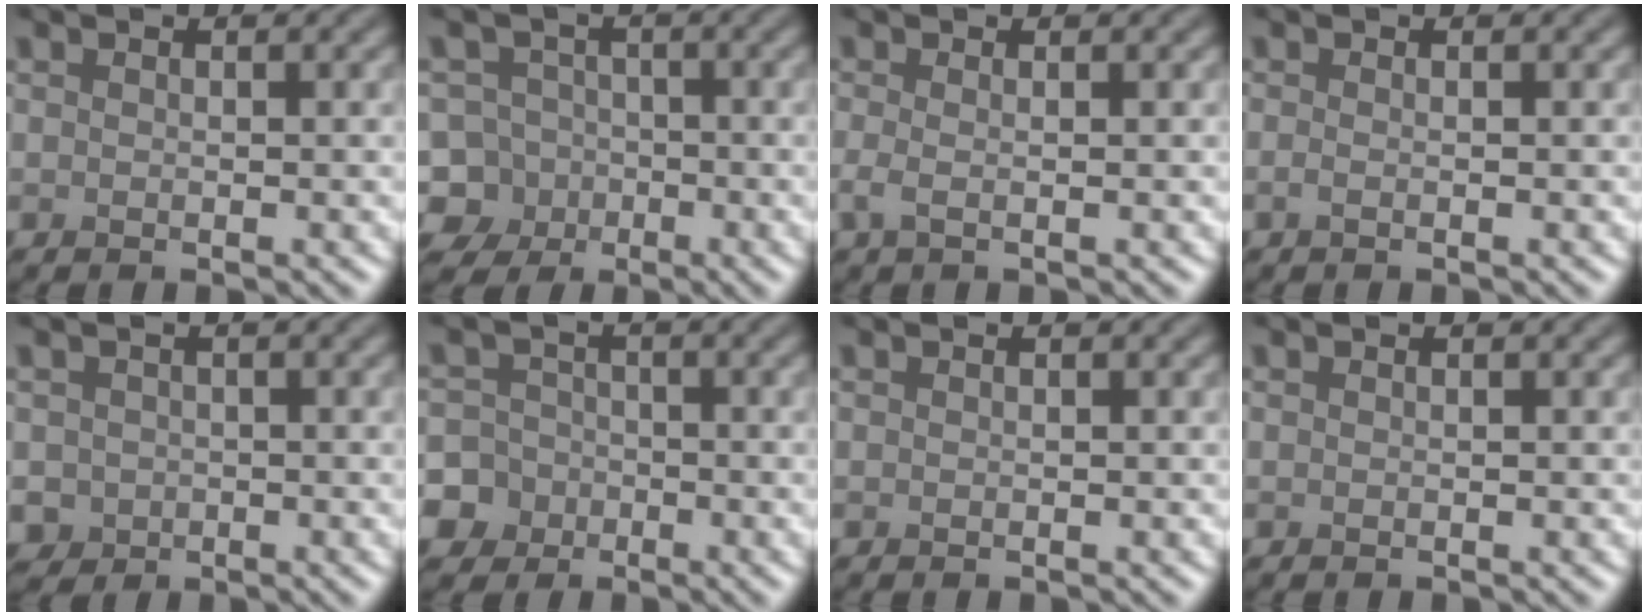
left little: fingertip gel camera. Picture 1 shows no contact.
{"total": 7.3, "force": [-3.2, 6.4, 1.3], "torque": [-0.012, -0.003, -0.083]}
{"total": 1.5, "force": [-0.3, 0.4, 1.4], "torque": [-0.033, -0.003, -0.008]}
{"total": 0.7, "force": [-0.3, 0.2, 0.6], "torque": [-0.013, -0.004, -0.006]}
{"total": 1.7, "force": [-0.3, 1.7, 0.2], "torque": [0.003, -0.006, -0.006]}
{"total": 8.3, "force": [-4.1, 7.1, 1.2], "torque": [-0.036, -0.020, -0.100]}
{"total": 0.0}
{"total": 0.0}